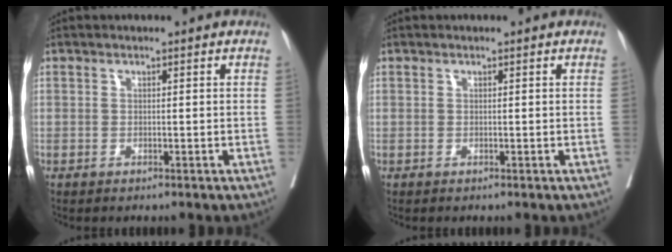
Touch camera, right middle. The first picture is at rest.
{"total": 0.0}